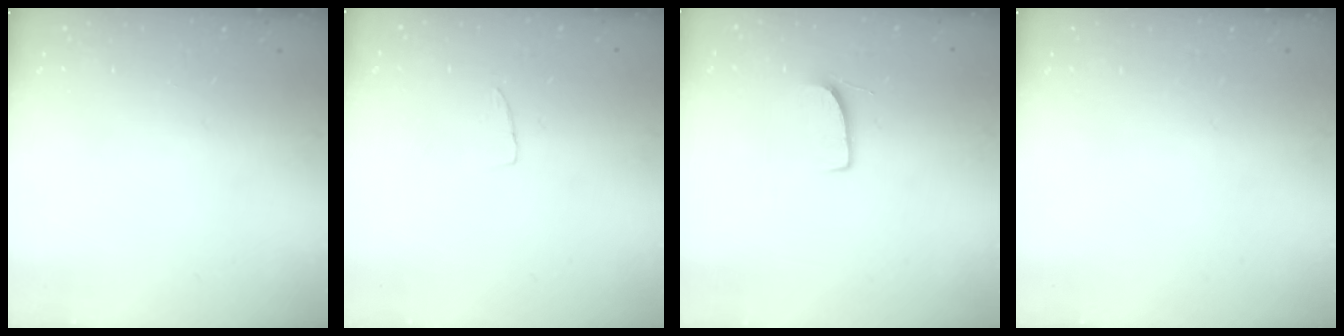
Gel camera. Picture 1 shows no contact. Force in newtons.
{"total": 3.5, "press": 3.5, "slide": 0.2}
{"total": 7.1, "press": 7.1, "slide": 0.5}
{"total": 0.0}